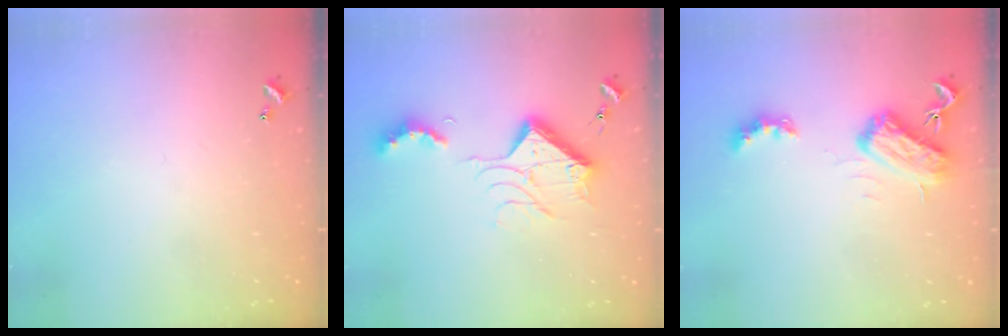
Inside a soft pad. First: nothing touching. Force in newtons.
{"total": 13.7, "press": 13.6, "slide": 1.6}
{"total": 5.7, "press": 5.7, "slide": 0.5}